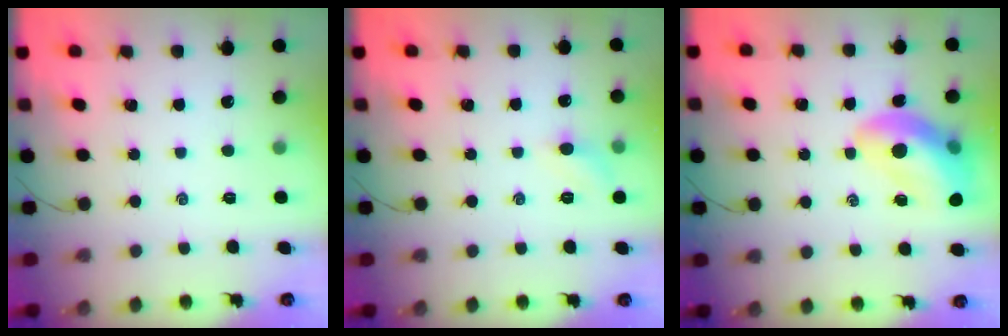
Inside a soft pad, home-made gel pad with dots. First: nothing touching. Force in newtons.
{"total": 5.1, "press": 4.8, "slide": 1.7}
{"total": 14.7, "press": 14.2, "slide": 3.7}